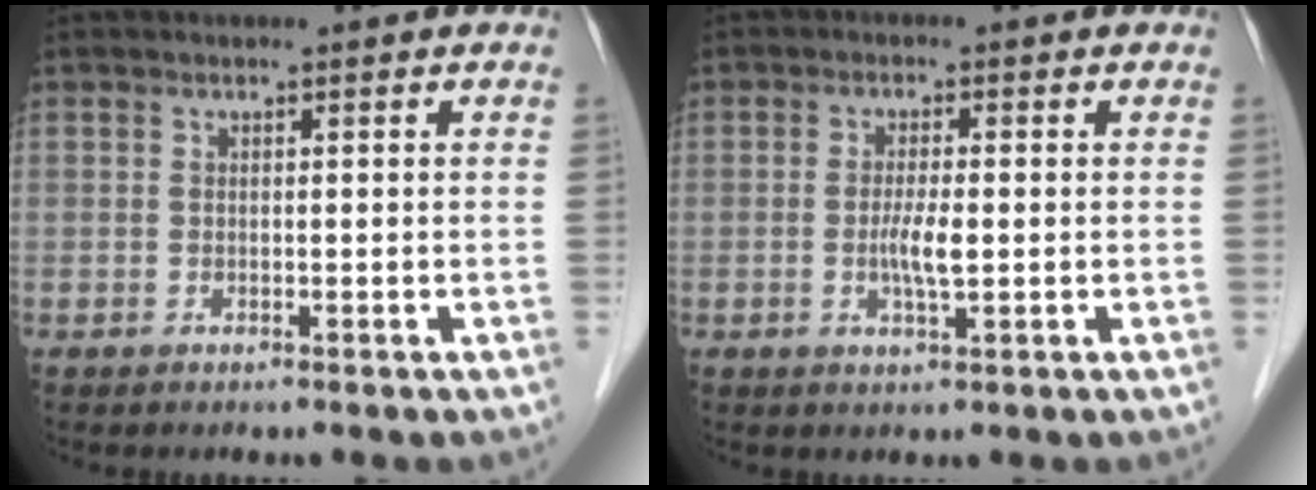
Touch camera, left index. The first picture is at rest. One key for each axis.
{"total": 3.4, "fx": -0.4, "fy": 0.4, "fz": 3.4, "tx": -0.068, "ty": -0.005, "tz": -0.006}